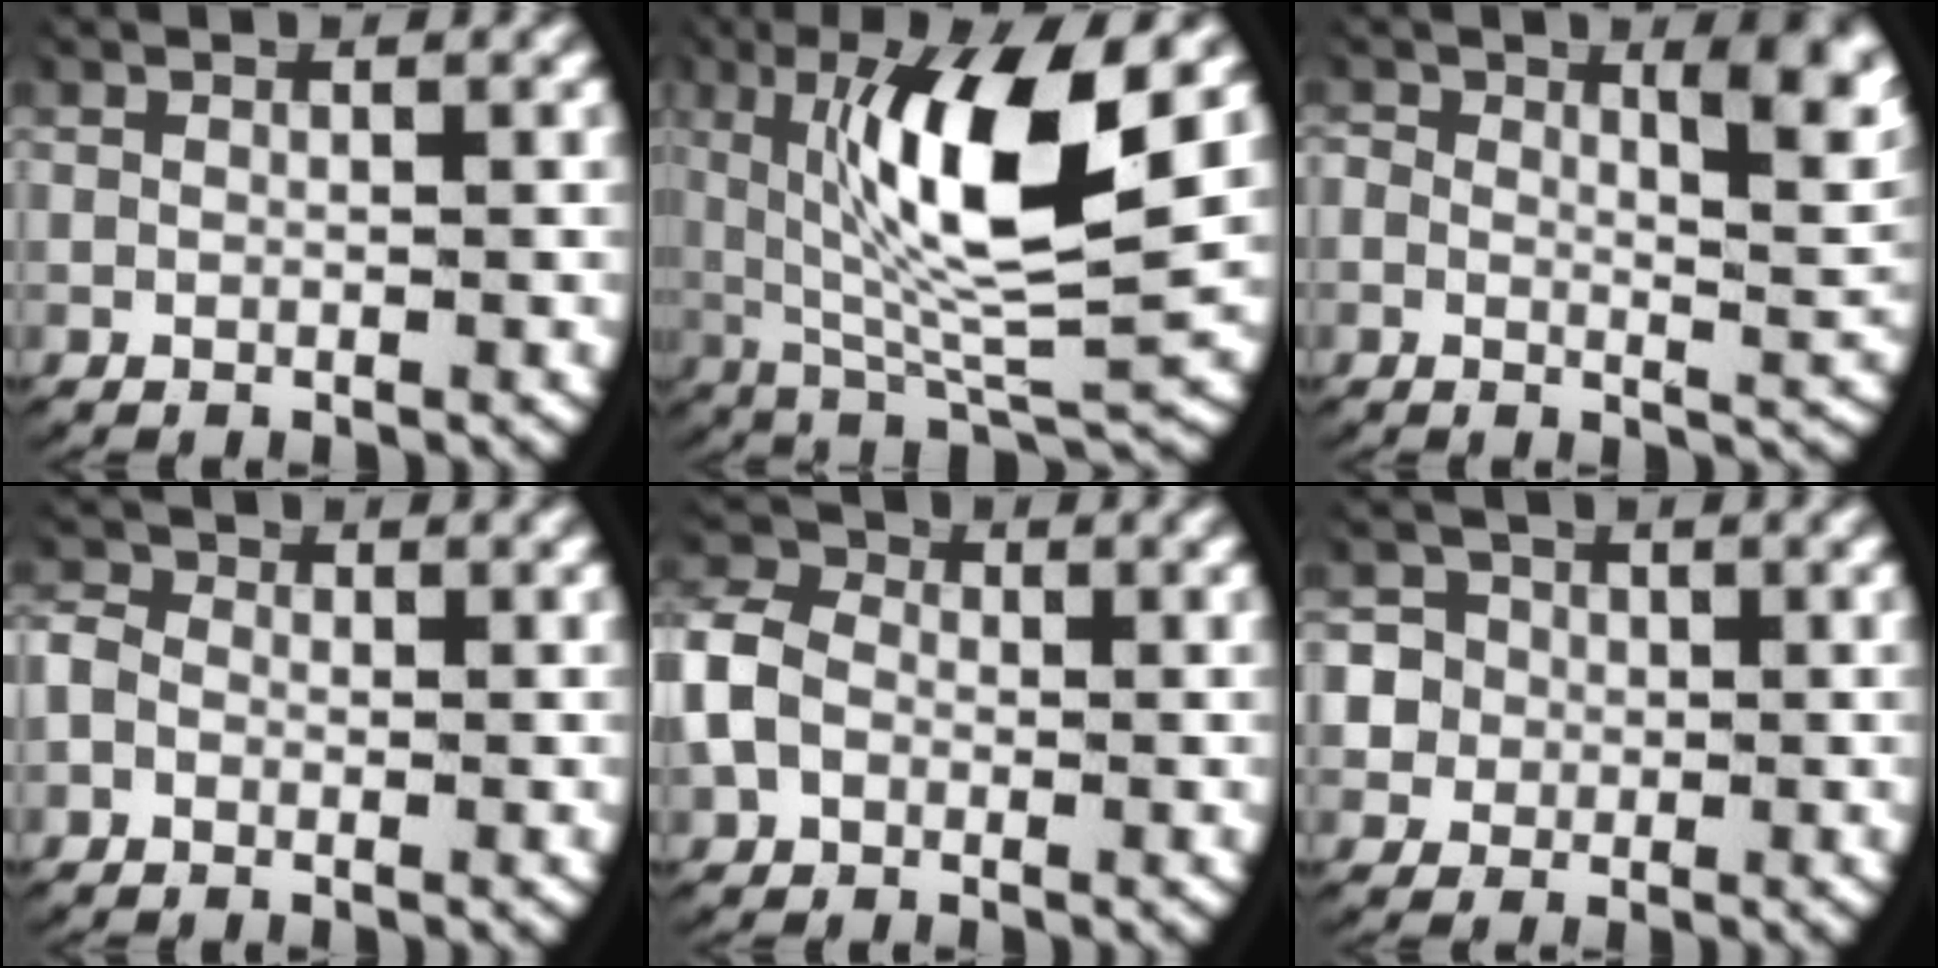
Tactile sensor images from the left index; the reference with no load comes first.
{"total": 11.8, "force": [2.2, 4.2, 10.8], "torque": [-0.207, -0.004, 0.043]}
{"total": 5.2, "force": [2.0, 1.9, 4.5], "torque": [-0.065, -0.011, 0.030]}
{"total": 2.4, "force": [-0.2, 2.2, 1.0], "torque": [-0.033, 0.002, -0.010]}
{"total": 5.4, "force": [0.0, 4.7, 2.7], "torque": [-0.067, 0.002, -0.008]}
{"total": 7.3, "force": [-0.2, 6.9, 2.5], "torque": [-0.077, -0.019, -0.007]}